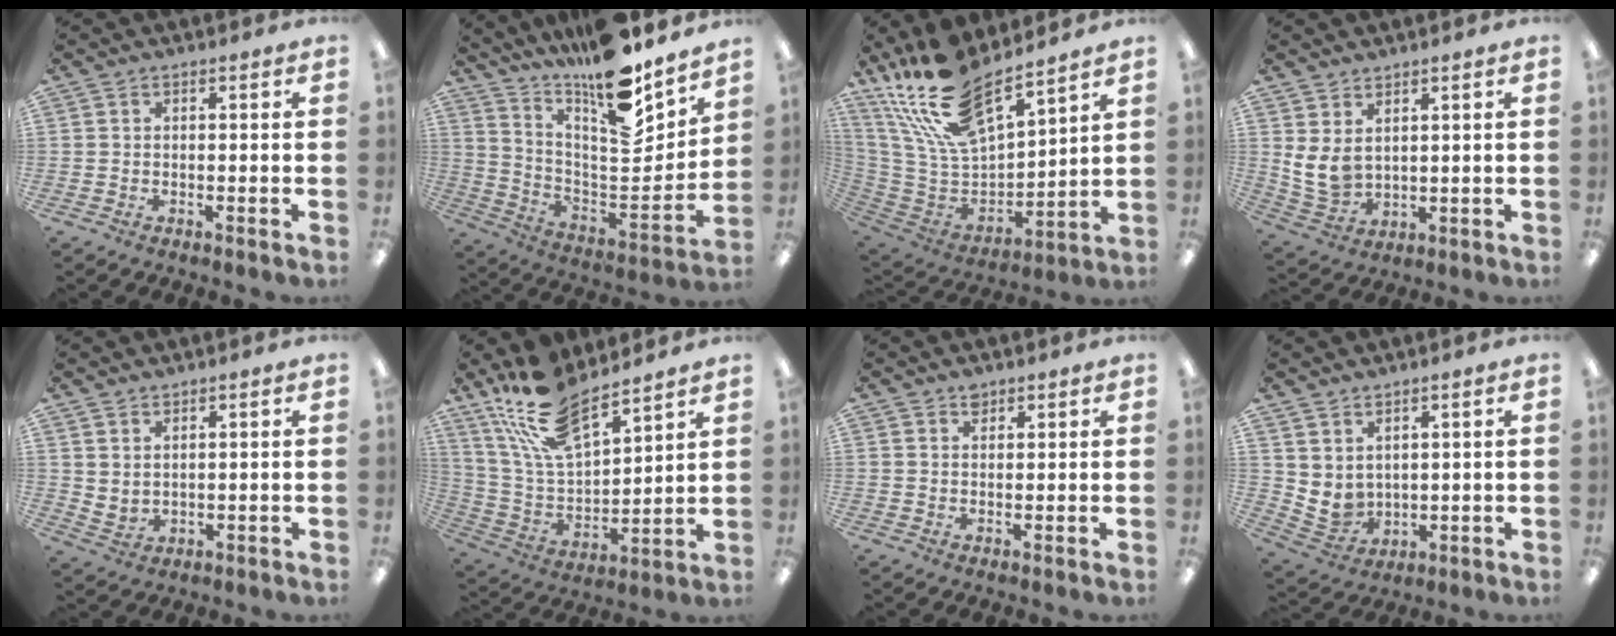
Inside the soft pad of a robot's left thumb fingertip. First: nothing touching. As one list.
[{"total": 17.4, "force": [14.0, 3.5, 9.7], "torque": [-0.167, -0.125, 0.235]}, {"total": 22.1, "force": [17.1, 8.0, 11.4], "torque": [-0.246, -0.106, 0.307]}, {"total": 7.2, "force": [3.0, 5.0, 4.2], "torque": [-0.112, -0.018, 0.058]}, {"total": 2.8, "force": [2.7, 0.6, 0.3], "torque": [-0.010, -0.018, 0.052]}, {"total": 18.3, "force": [14.2, 6.9, 9.1], "torque": [-0.197, -0.073, 0.261]}, {"total": 1.8, "force": [1.5, 0.9, 0.5], "torque": [-0.004, -0.006, 0.027]}, {"total": 5.0, "force": [3.3, 3.6, 1.2], "torque": [-0.036, -0.027, 0.067]}]